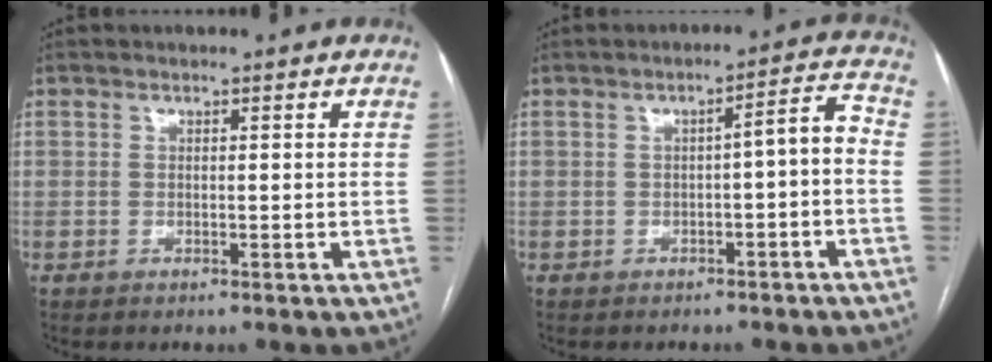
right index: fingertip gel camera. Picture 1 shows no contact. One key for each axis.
{"total": 4.6, "fx": -1.3, "fy": 0.8, "fz": 4.4, "tx": -0.056, "ty": 0.024, "tz": -0.017}